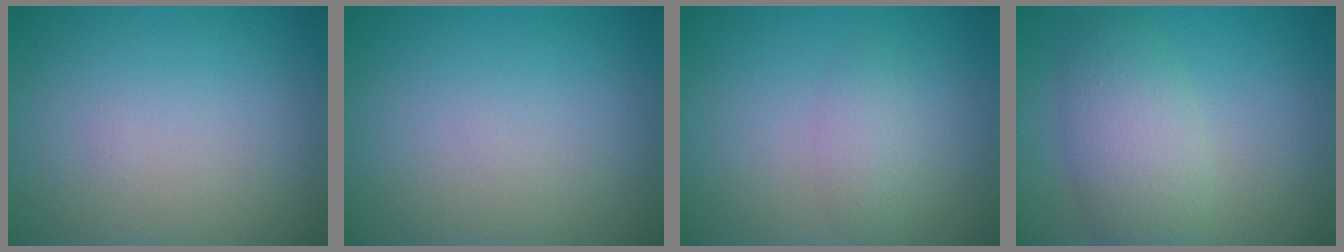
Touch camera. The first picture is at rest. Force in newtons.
{"total": 0.0}
{"total": 1.9, "press": 1.9, "slide": 0.1}
{"total": 4.9, "press": 4.9, "slide": 0.3}